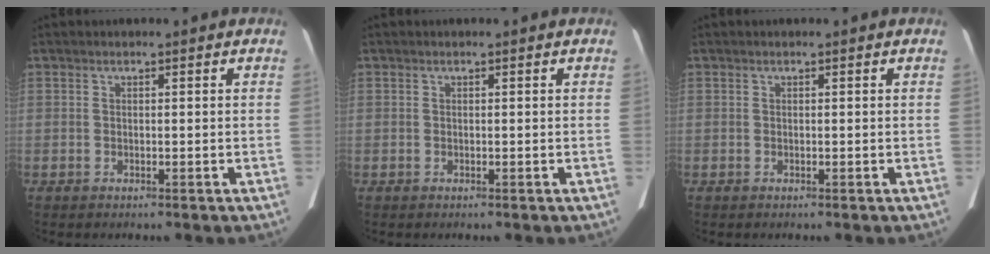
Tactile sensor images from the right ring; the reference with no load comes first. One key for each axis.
{"total": 0.0}
{"total": 0.0}